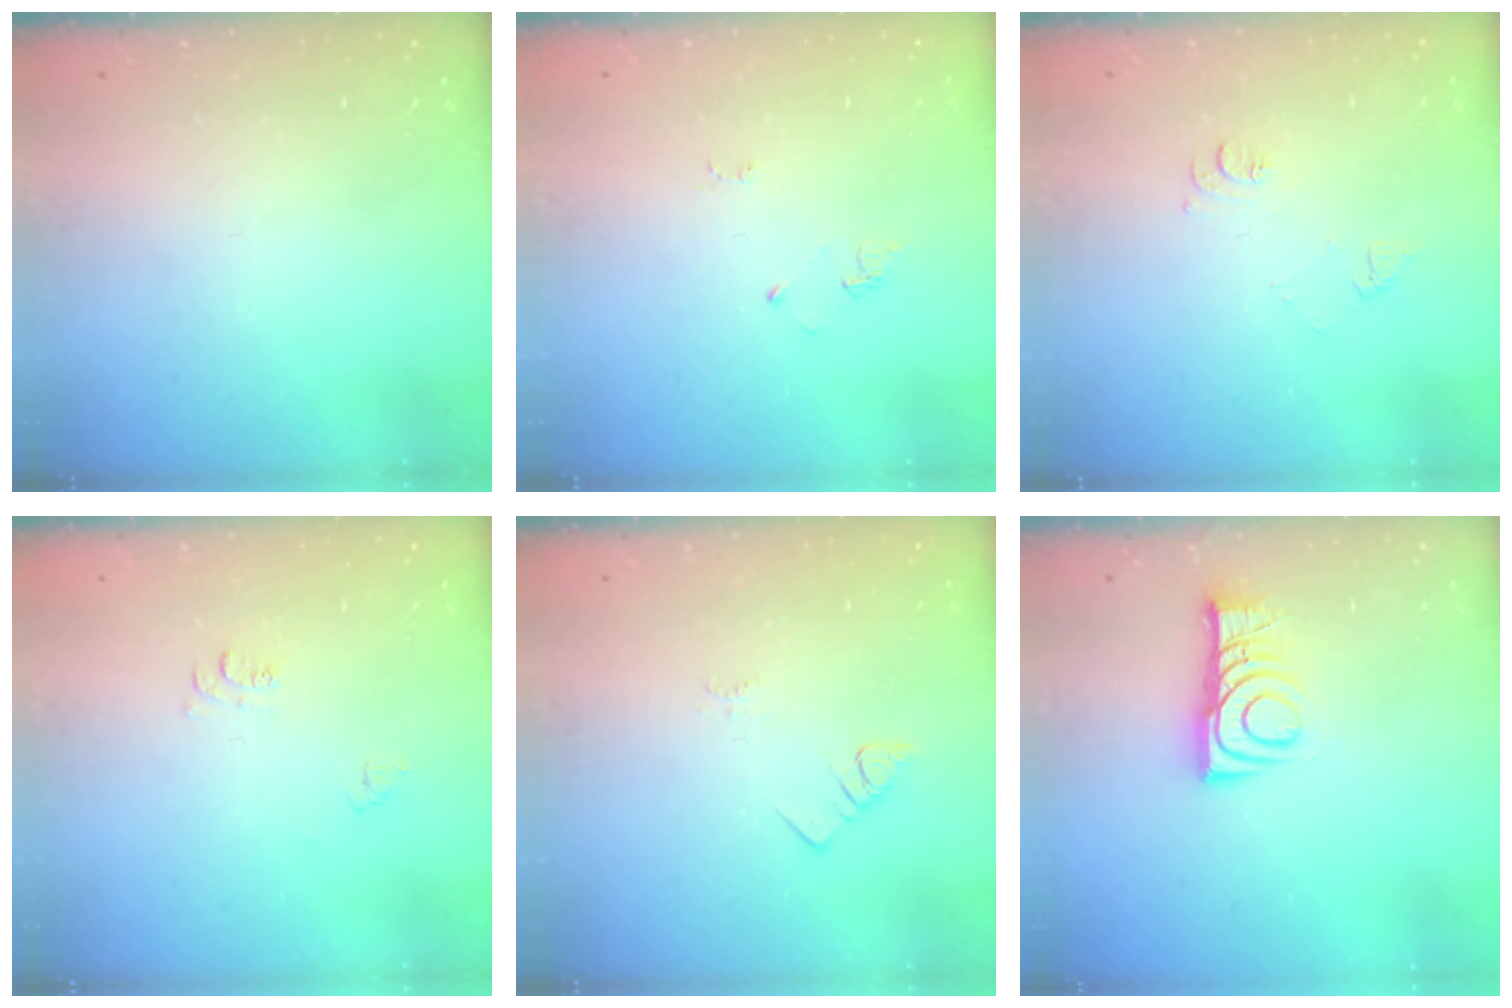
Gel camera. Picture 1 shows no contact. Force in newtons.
{"total": 2.6, "press": 2.6, "slide": 0.4}
{"total": 6.4, "press": 6.4, "slide": 0.7}
{"total": 3.9, "press": 3.9, "slide": 0.5}
{"total": 2.0, "press": 2.0, "slide": 0.4}
{"total": 9.1, "press": 9.1, "slide": 0.4}